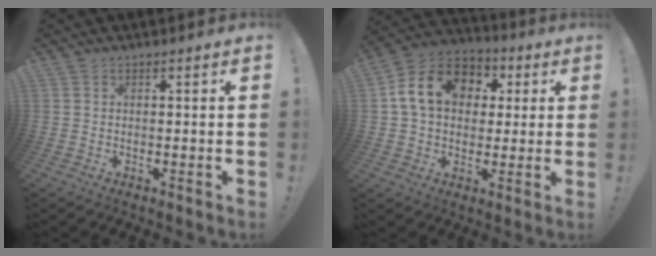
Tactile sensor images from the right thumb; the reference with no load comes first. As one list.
[{"total": 15.3, "force": [3.9, 11.7, 9.0], "torque": [-0.144, 0.009, 0.078]}]